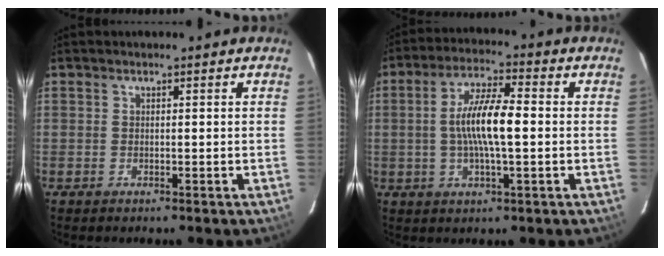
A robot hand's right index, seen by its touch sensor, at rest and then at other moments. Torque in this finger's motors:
{"motor_torque": [0.98, -0.31, 0.58, 0.18]}